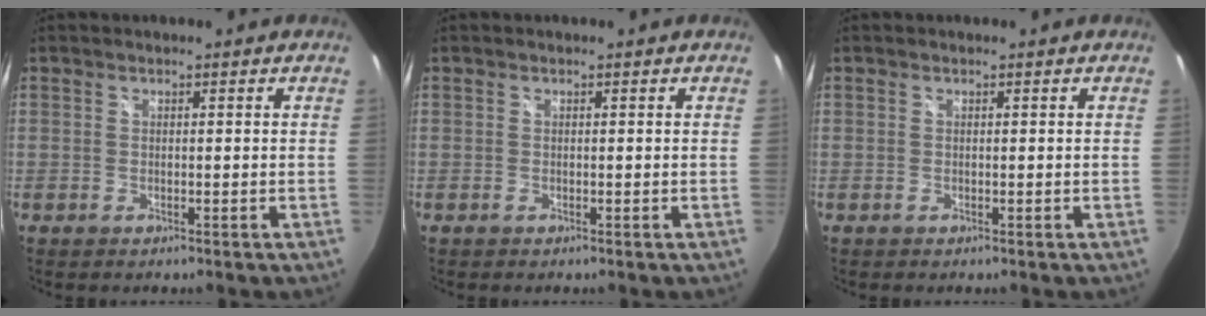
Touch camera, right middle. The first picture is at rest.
{"total": 0.0}
{"total": 0.0}